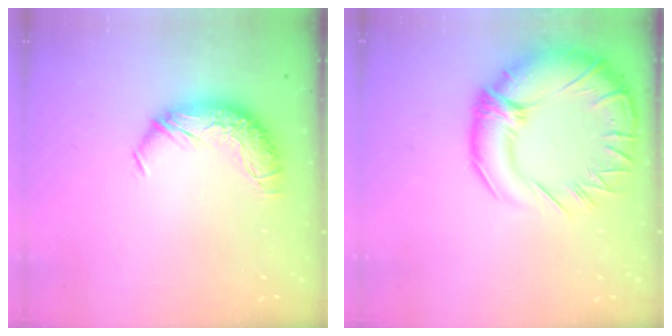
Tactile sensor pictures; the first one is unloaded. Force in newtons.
{"total": 12.7, "press": 11.4, "slide": 5.6}